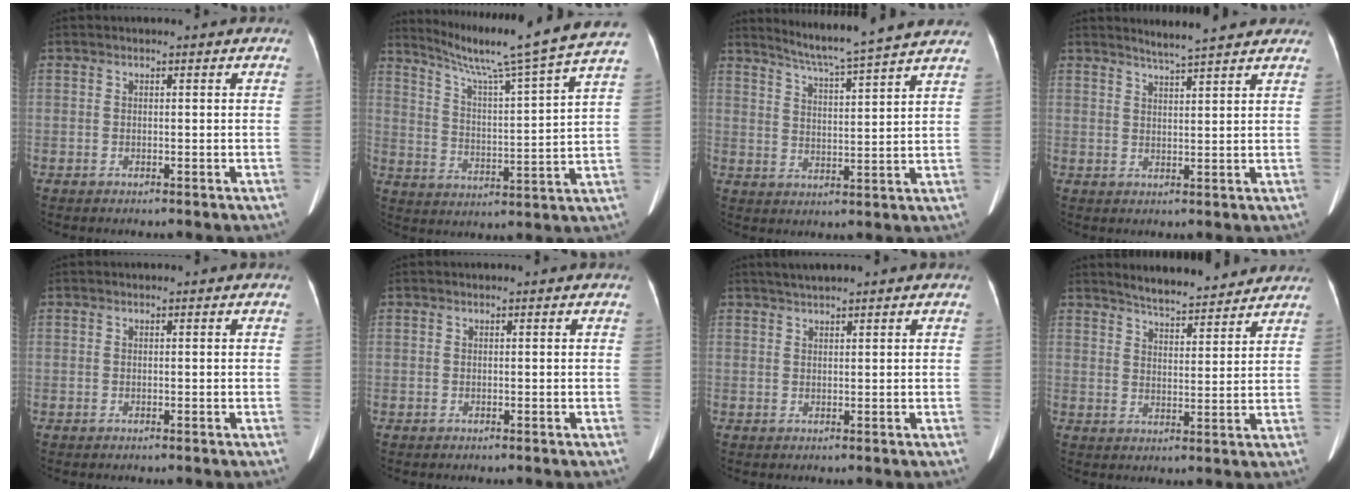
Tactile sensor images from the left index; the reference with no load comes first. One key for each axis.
{"total": 21.1, "fx": 17.7, "fy": -2.6, "fz": 11.2, "tx": -0.187, "ty": -0.035, "tz": 0.243}
{"total": 13.8, "fx": 12.5, "fy": -1.2, "fz": 5.7, "tx": -0.102, "ty": -0.002, "tz": 0.170}
{"total": 7.7, "fx": 7.1, "fy": 0.3, "fz": 3.2, "tx": -0.049, "ty": 0.015, "tz": 0.087}
{"total": 0.0}
{"total": 0.0}
{"total": 2.5, "fx": 2.2, "fy": -0.1, "fz": 1.2, "tx": -0.020, "ty": 0.017, "tz": 0.039}
{"total": 9.7, "fx": 9.1, "fy": 1.3, "fz": 3.1, "tx": -0.048, "ty": 0.010, "tz": 0.126}